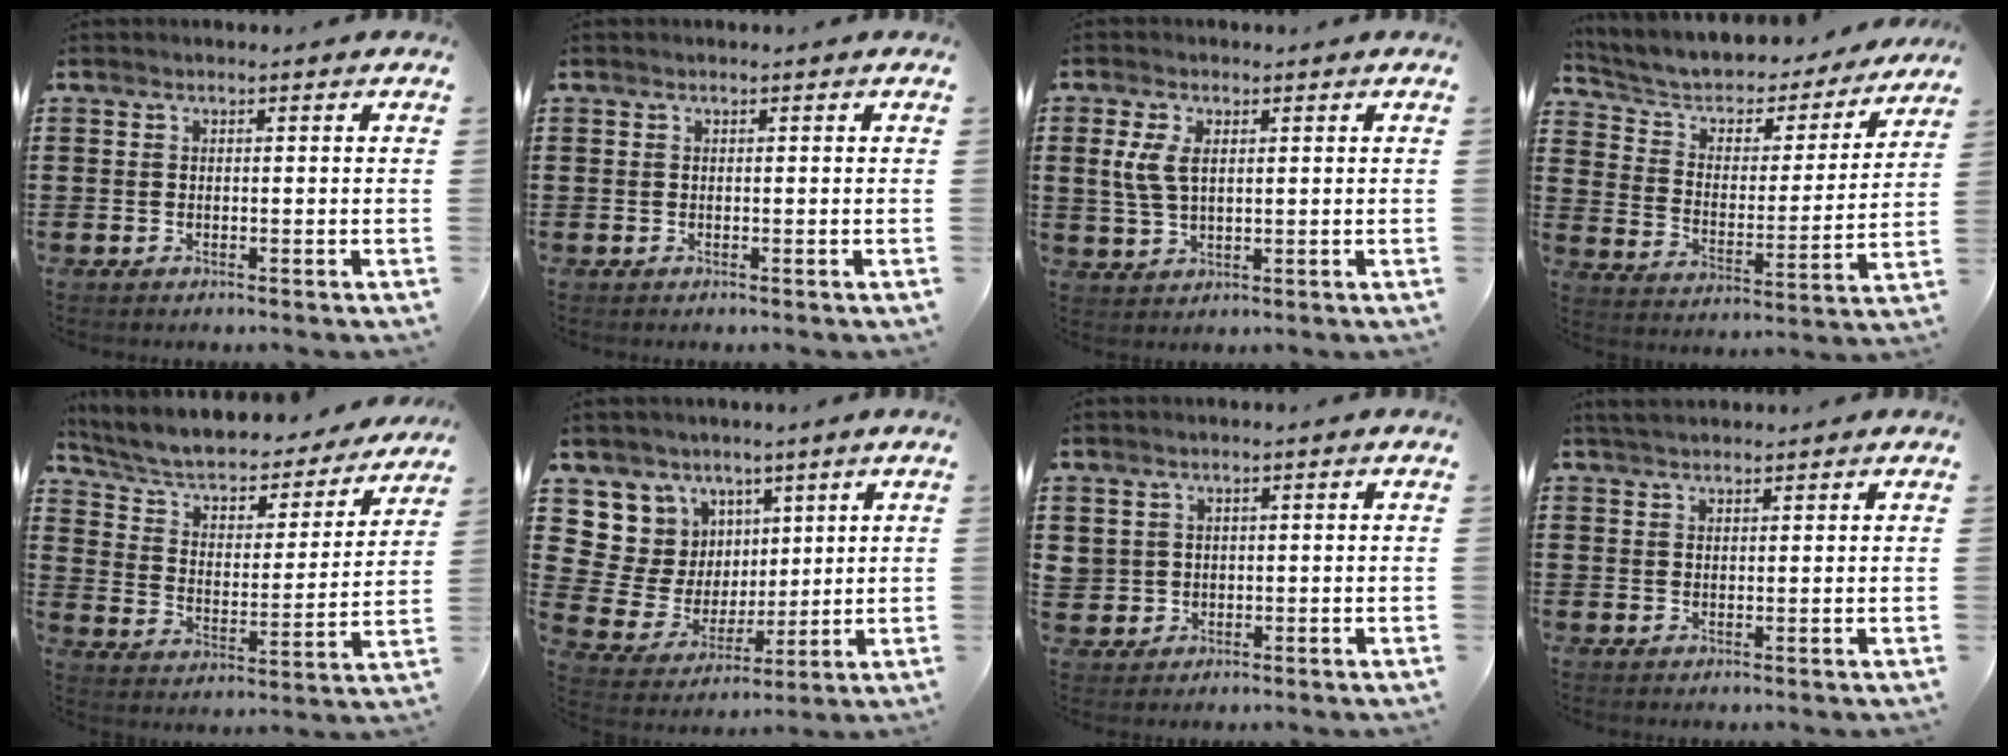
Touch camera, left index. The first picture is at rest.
{"total": 0.0}
{"total": 4.6, "force": [1.3, 2.3, 3.8], "torque": [-0.098, 0.003, 0.018]}
{"total": 4.0, "force": [3.1, 2.4, 1.1], "torque": [-0.048, -0.028, 0.043]}
{"total": 5.4, "force": [4.2, 2.5, 2.3], "torque": [-0.070, -0.033, 0.066]}
{"total": 8.7, "force": [4.3, 7.6, 0.4], "torque": [-0.053, -0.034, 0.091]}
{"total": 1.8, "force": [0.9, 1.6, 0.0], "torque": [-0.010, 0.007, 0.016]}
{"total": 2.3, "force": [2.1, 0.5, 0.7], "torque": [-0.020, 0.004, 0.041]}